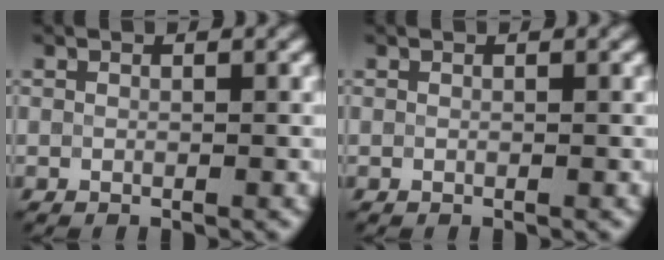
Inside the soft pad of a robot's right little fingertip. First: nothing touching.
{"total": 0.0}